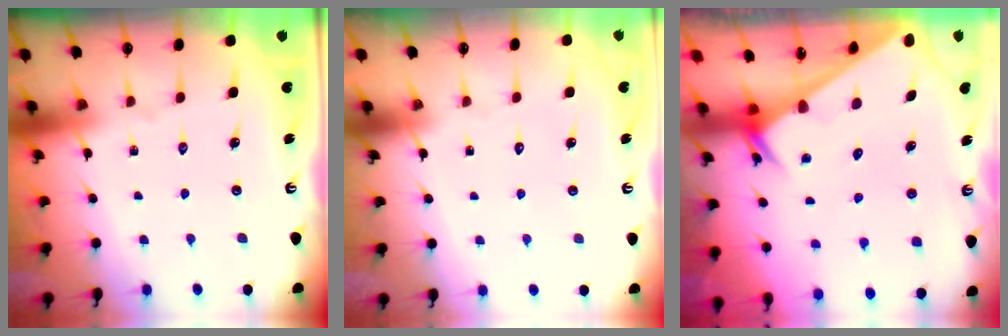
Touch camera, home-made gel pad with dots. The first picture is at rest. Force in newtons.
{"total": 1.5, "press": 1.5, "slide": 0.0}
{"total": 2.4, "press": 2.4, "slide": 0.0}